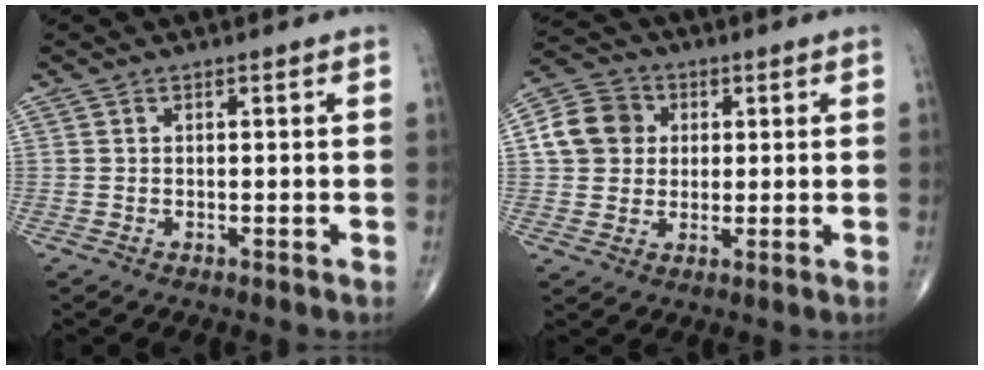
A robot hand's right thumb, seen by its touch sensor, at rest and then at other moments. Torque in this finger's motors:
{"motor_torque": [0.01, 0.06, 0.35, 0.10, 0.05]}